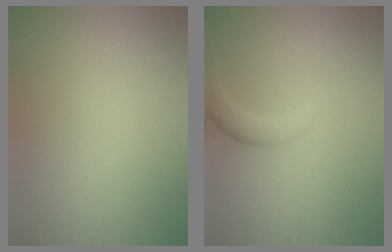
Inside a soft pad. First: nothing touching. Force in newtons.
{"total": 2.0, "press": 2.0, "slide": 0.2}